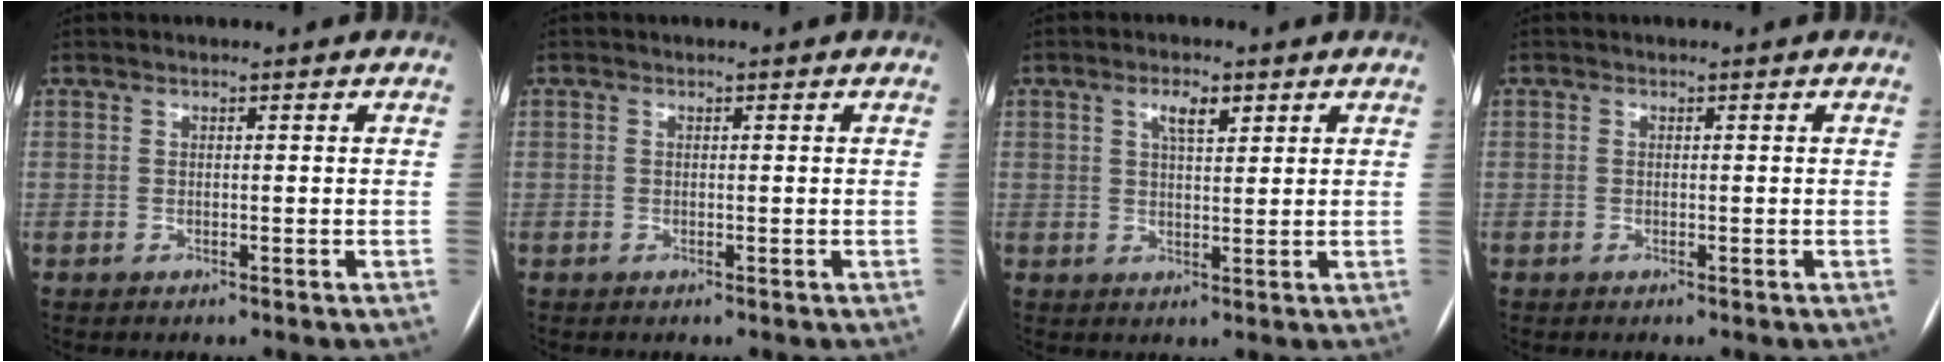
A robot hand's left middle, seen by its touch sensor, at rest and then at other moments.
{"total": 0.0}
{"total": 3.6, "force": [1.9, 1.1, 2.8], "torque": [-0.050, 0.004, 0.032]}
{"total": 0.0}